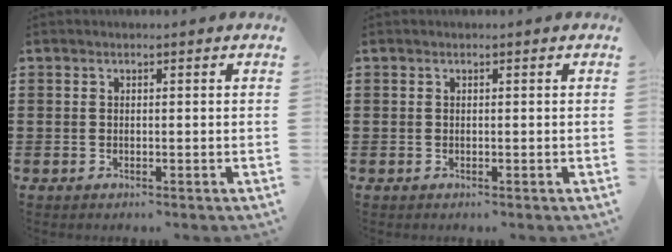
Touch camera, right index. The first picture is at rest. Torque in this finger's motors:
{"motor_torque": [0.73, 1.41, -0.02, 0.01]}